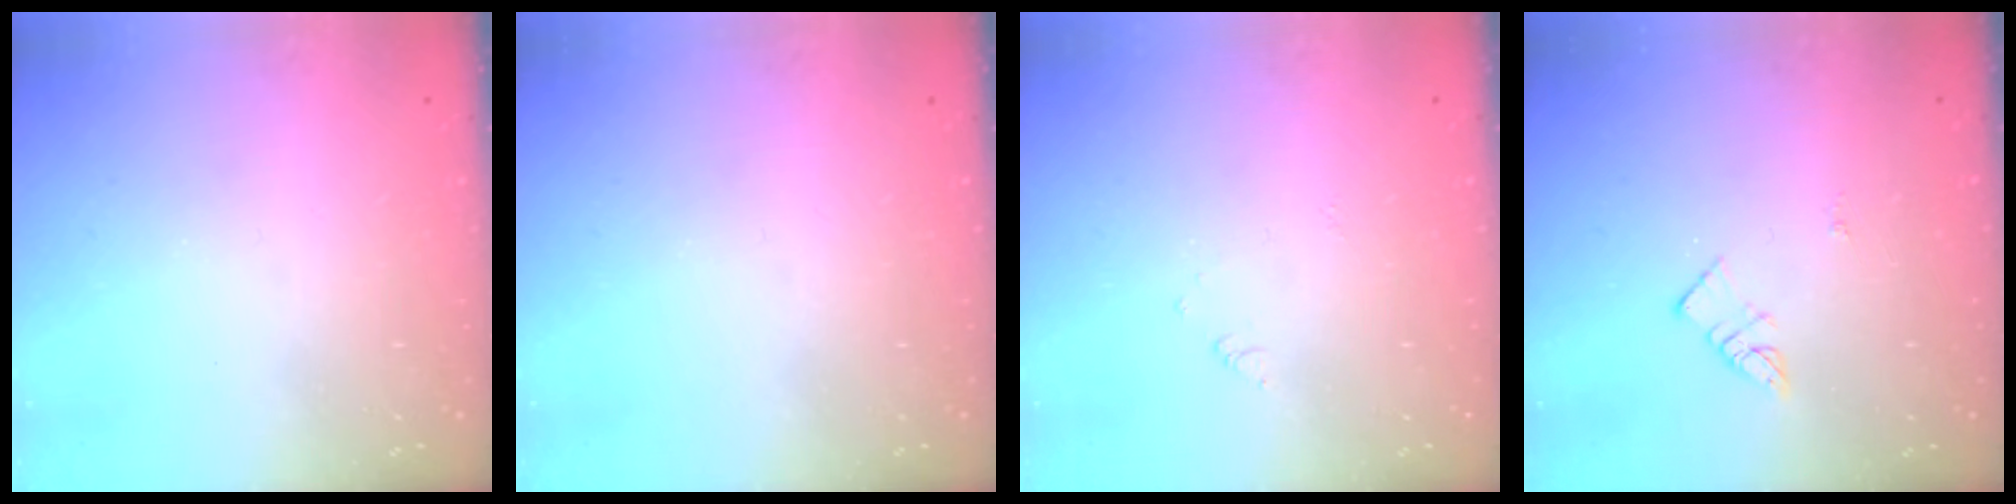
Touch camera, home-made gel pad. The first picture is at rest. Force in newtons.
{"total": 0.0}
{"total": 3.0, "press": 3.0, "slide": 0.4}
{"total": 3.3, "press": 3.3, "slide": 0.3}